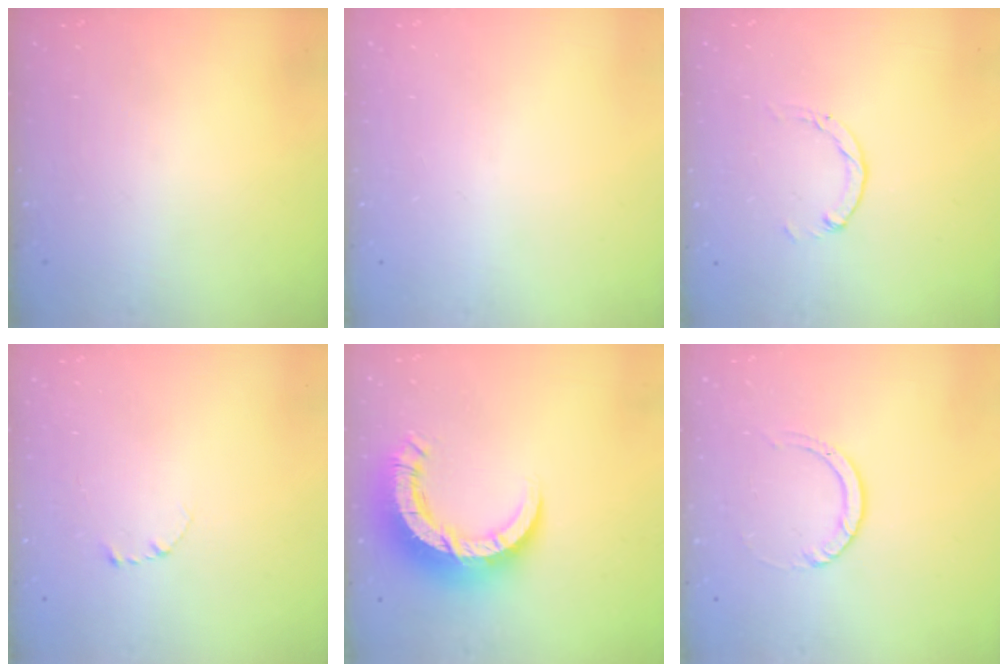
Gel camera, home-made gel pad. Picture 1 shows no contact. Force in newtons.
{"total": 0.0}
{"total": 1.5, "press": 1.5, "slide": 0.2}
{"total": 2.3, "press": 2.3, "slide": 0.2}
{"total": 11.3, "press": 11.2, "slide": 1.3}
{"total": 3.0, "press": 3.0, "slide": 0.3}